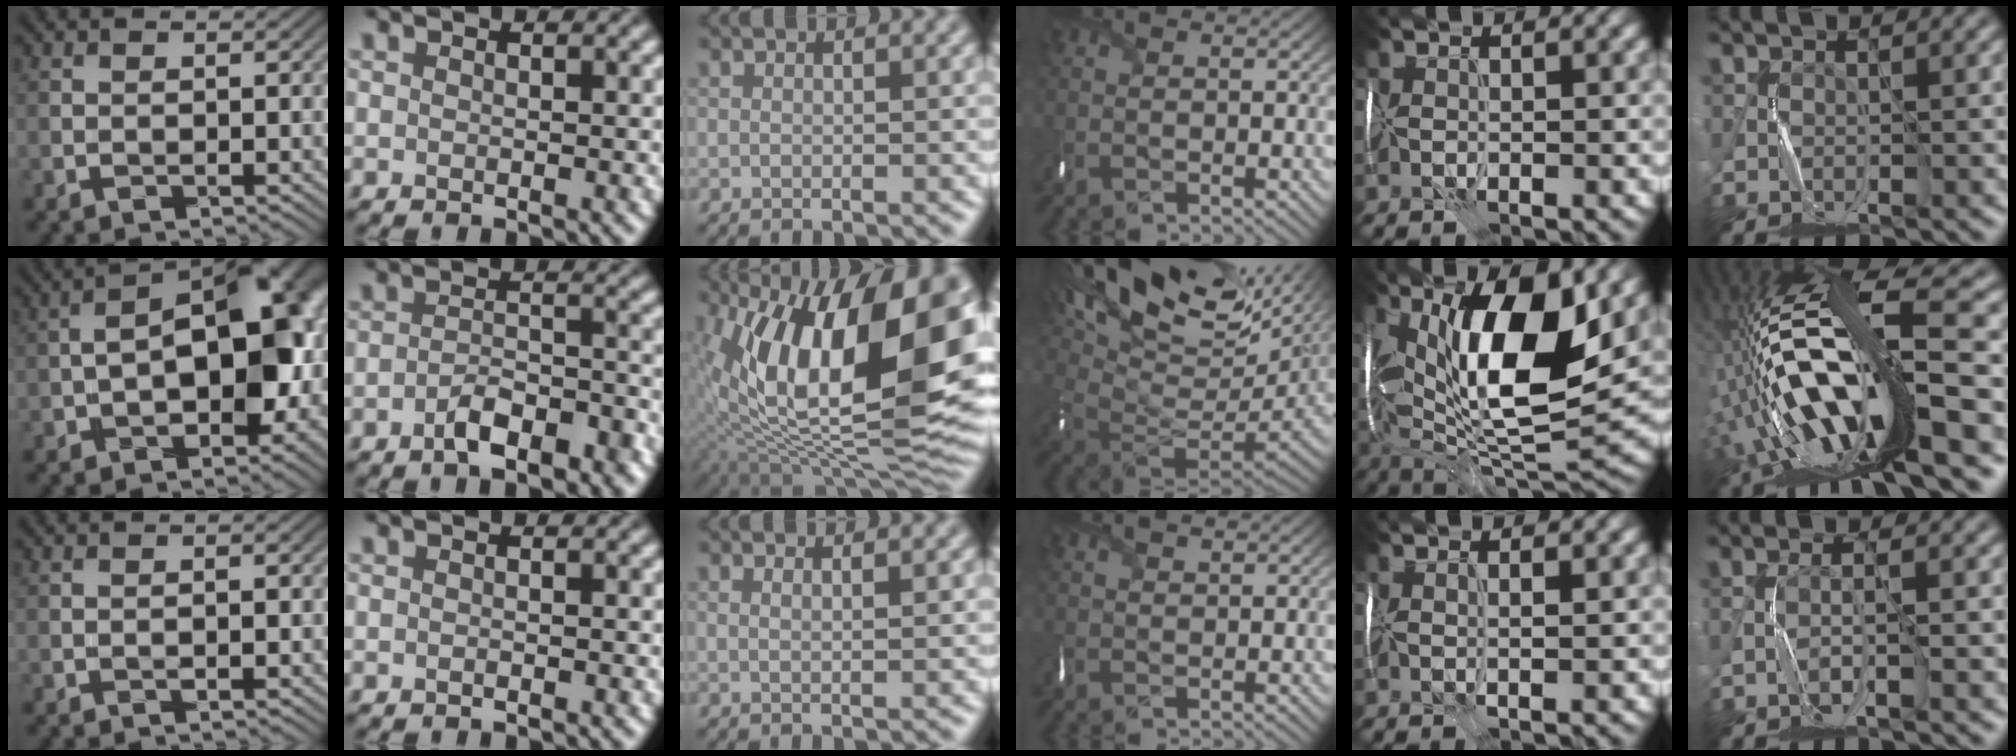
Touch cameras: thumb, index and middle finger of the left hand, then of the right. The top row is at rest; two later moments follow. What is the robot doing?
{"motion": "wrap", "object": "thread"}